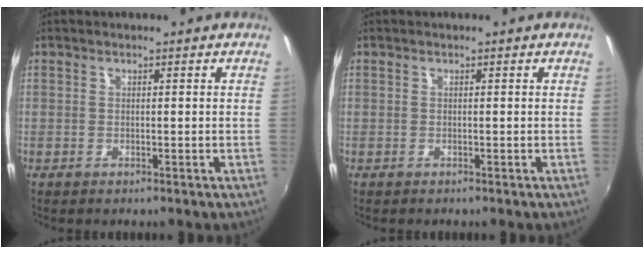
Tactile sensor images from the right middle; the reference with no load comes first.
{"total": 0.0}